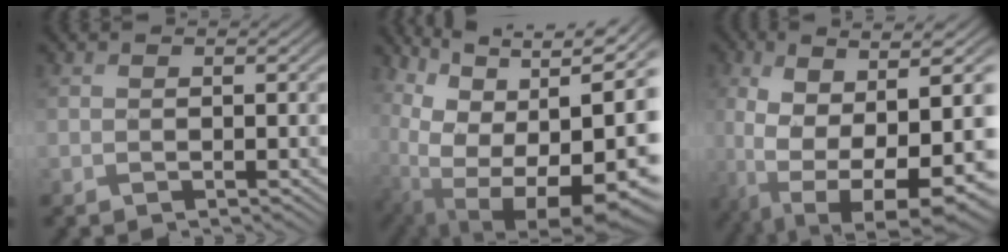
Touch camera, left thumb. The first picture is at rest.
{"total": 16.3, "force": [0.4, 10.3, 12.6], "torque": [-0.210, -0.045, 0.064]}
{"total": 17.3, "force": [-6.5, 8.1, 13.8], "torque": [-0.245, -0.047, -0.072]}